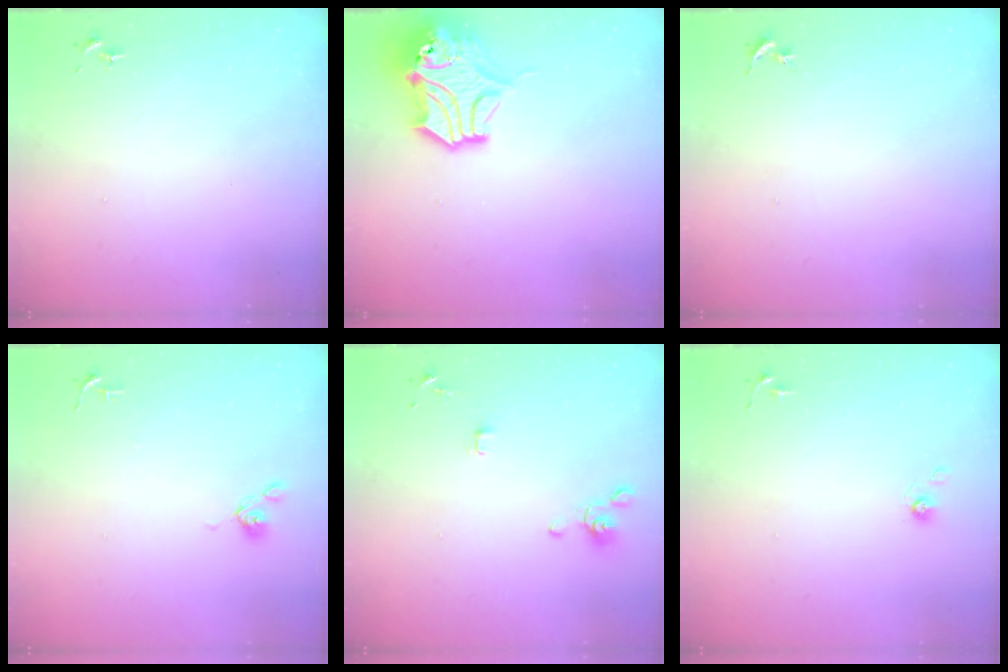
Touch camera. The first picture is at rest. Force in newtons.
{"total": 15.4, "press": 15.2, "slide": 2.1}
{"total": 0.0}
{"total": 6.2, "press": 6.2, "slide": 0.6}
{"total": 4.4, "press": 4.1, "slide": 1.6}
{"total": 4.3, "press": 3.8, "slide": 2.0}